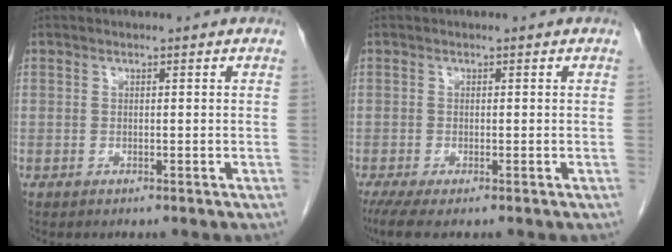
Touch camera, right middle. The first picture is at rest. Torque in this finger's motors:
{"motor_torque": [0.80, -0.21, 0.03, 0.05]}